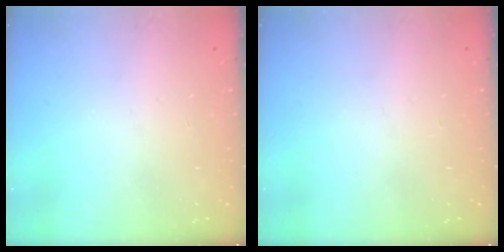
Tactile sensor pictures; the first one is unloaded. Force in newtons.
{"total": 0.0}